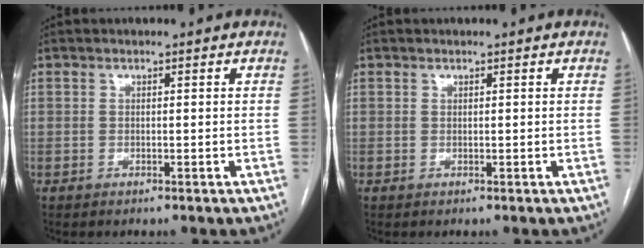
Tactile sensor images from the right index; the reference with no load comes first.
{"total": 0.0}